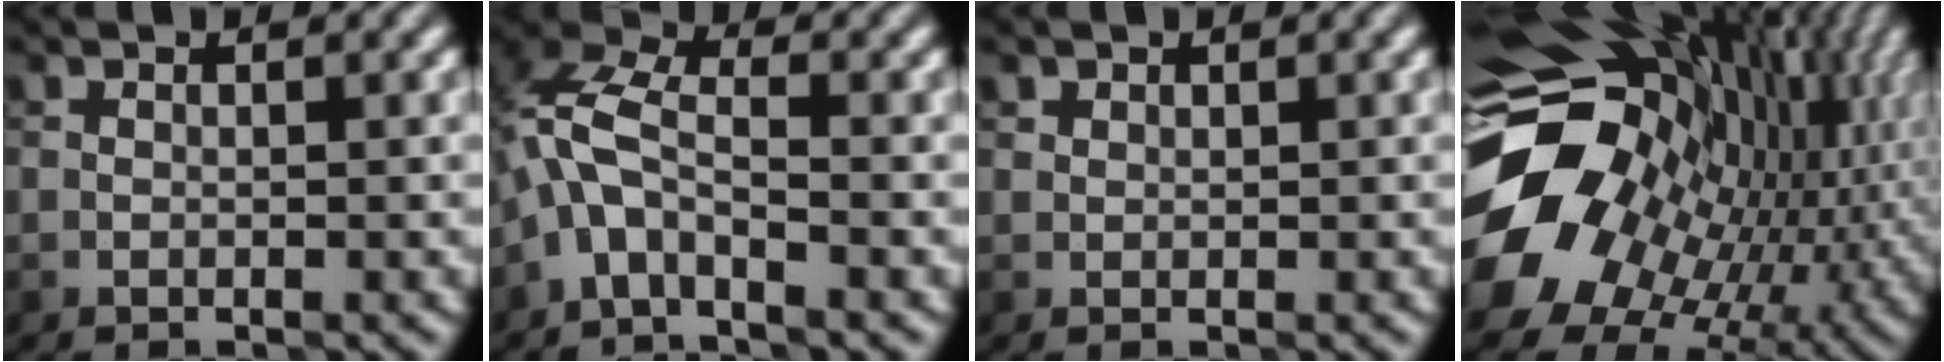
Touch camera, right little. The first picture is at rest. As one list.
[{"total": 4.4, "force": [-1.8, 1.9, 3.5], "torque": [-0.083, 0.017, -0.050]}, {"total": 0.8, "force": [0.6, 0.5, 0.2], "torque": [-0.005, 0.000, 0.007]}, {"total": 18.9, "force": [-1.3, 14.5, 12.1], "torque": [-0.229, -0.024, 0.004]}]